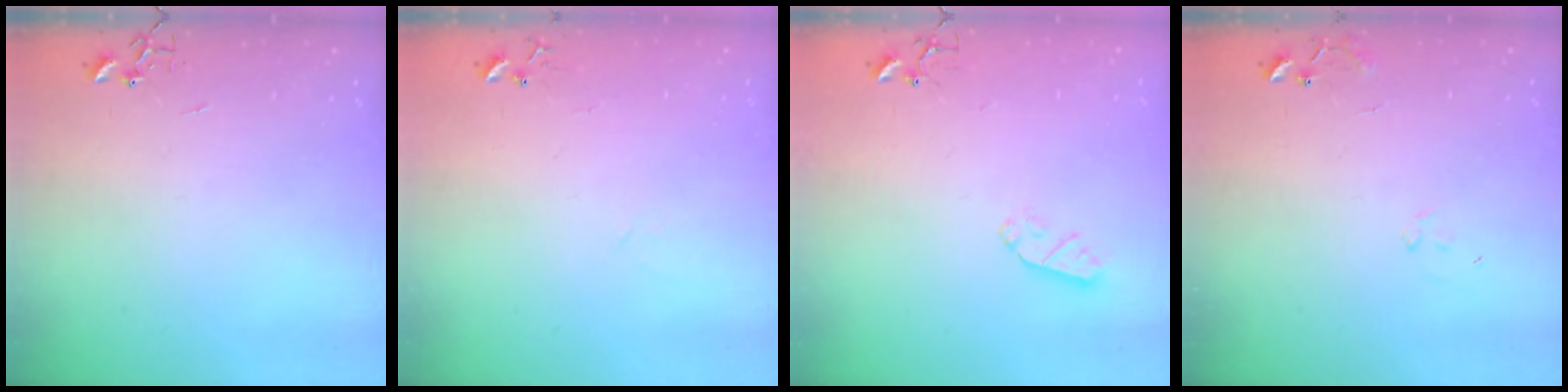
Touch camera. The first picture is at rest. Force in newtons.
{"total": 4.6, "press": 4.5, "slide": 0.6}
{"total": 5.5, "press": 5.5, "slide": 0.4}
{"total": 7.6, "press": 7.6, "slide": 0.7}